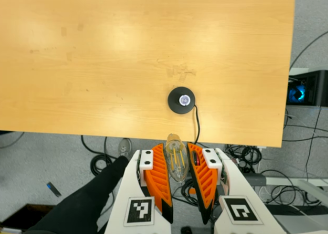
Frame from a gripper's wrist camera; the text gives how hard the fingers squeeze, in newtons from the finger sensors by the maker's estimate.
{"total": 12.3, "left": 13.8, "right": 10.9}